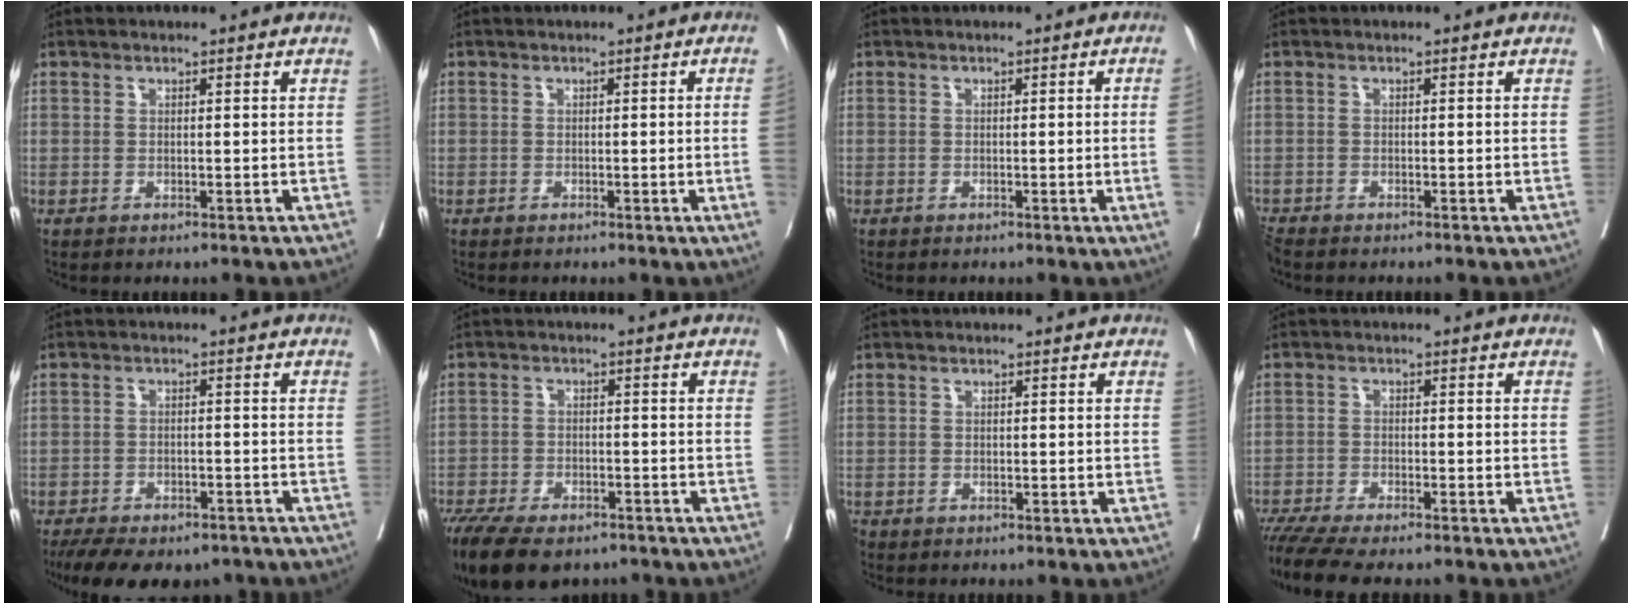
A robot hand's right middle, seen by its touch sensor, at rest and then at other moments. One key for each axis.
{"total": 2.8, "fx": -0.4, "fy": -1.0, "fz": 2.6, "tx": -0.030, "ty": -0.004, "tz": -0.003}
{"total": 2.6, "fx": -0.4, "fy": -0.9, "fz": 2.4, "tx": -0.027, "ty": -0.003, "tz": -0.003}
{"total": 1.9, "fx": -1.9, "fy": 0.2, "fz": 0.3, "tx": -0.010, "ty": -0.010, "tz": -0.038}
{"total": 14.1, "fx": -11.1, "fy": 6.0, "fz": 6.3, "tx": -0.131, "ty": -0.001, "tz": -0.151}
{"total": 14.8, "fx": -11.2, "fy": 6.2, "fz": 7.3, "tx": -0.171, "ty": -0.013, "tz": -0.169}
{"total": 0.8, "fx": -0.6, "fy": 0.4, "fz": 0.1, "tx": -0.007, "ty": 0.000, "tz": -0.014}
{"total": 9.2, "fx": -8.0, "fy": 0.9, "fz": 4.5, "tx": -0.070, "ty": -0.014, "tz": -0.129}